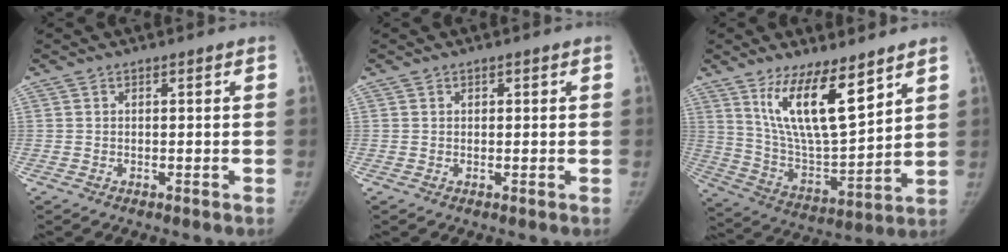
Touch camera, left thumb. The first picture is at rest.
{"total": 0.5, "force": [0.3, 0.5, 0.2], "torque": [0.004, 0.000, 0.003]}
{"total": 16.5, "force": [9.6, 5.2, 12.4], "torque": [-0.197, -0.061, 0.192]}